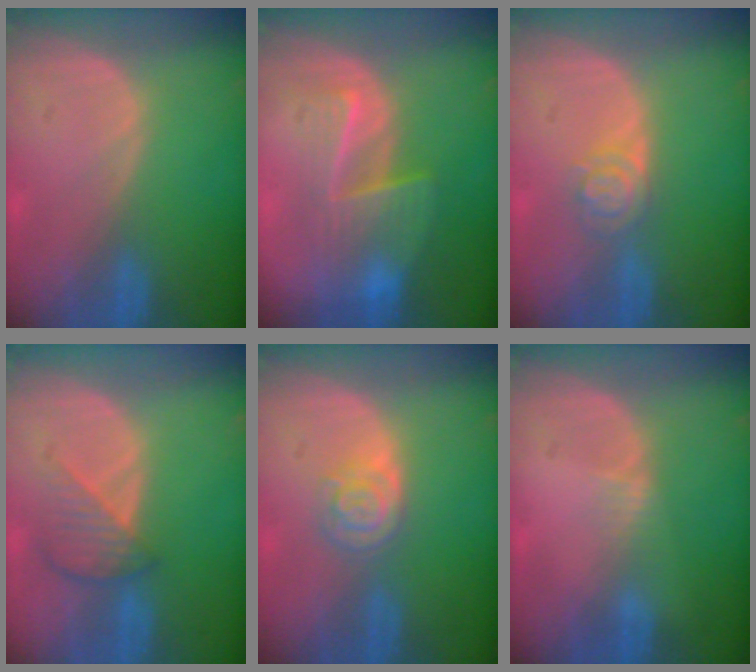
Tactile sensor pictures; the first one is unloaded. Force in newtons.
{"total": 6.8, "press": 6.8, "slide": 0.4}
{"total": 4.0, "press": 3.7, "slide": 1.5}
{"total": 4.6, "press": 4.2, "slide": 1.8}
{"total": 4.1, "press": 3.8, "slide": 1.6}
{"total": 1.3, "press": 1.1, "slide": 0.8}